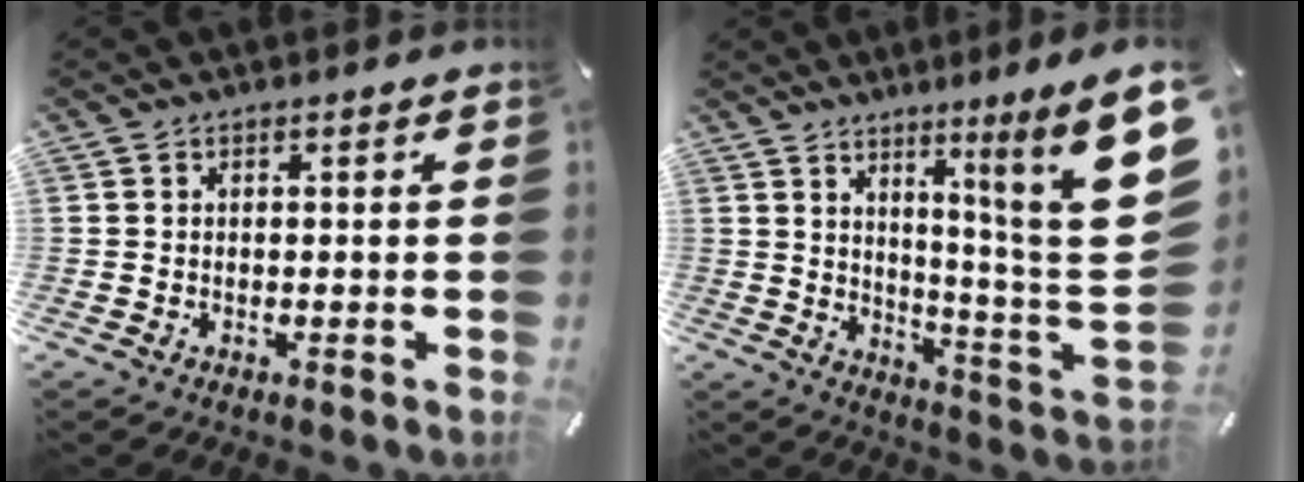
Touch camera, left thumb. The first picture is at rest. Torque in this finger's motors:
{"motor_torque": [2.59, 2.42, 0.73, -0.67, 0.38]}